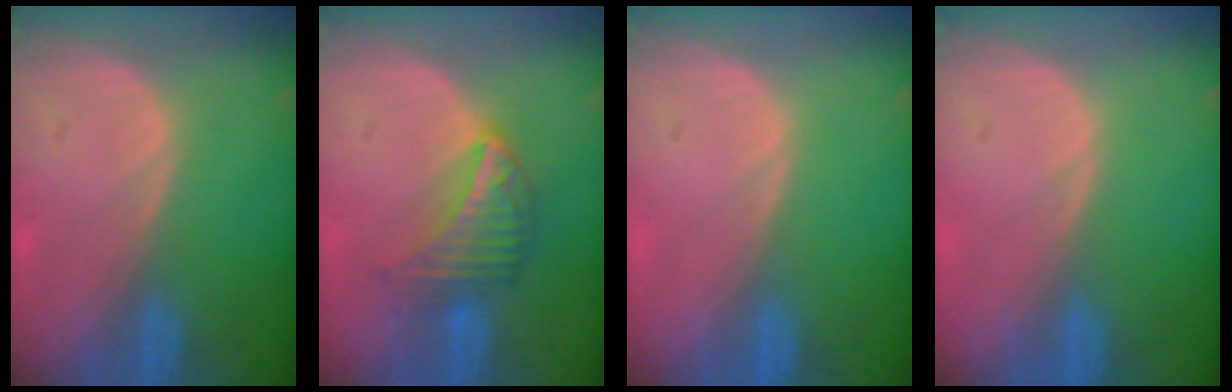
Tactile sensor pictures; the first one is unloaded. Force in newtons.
{"total": 6.4, "press": 5.9, "slide": 2.3}
{"total": 0.0}
{"total": 0.0}